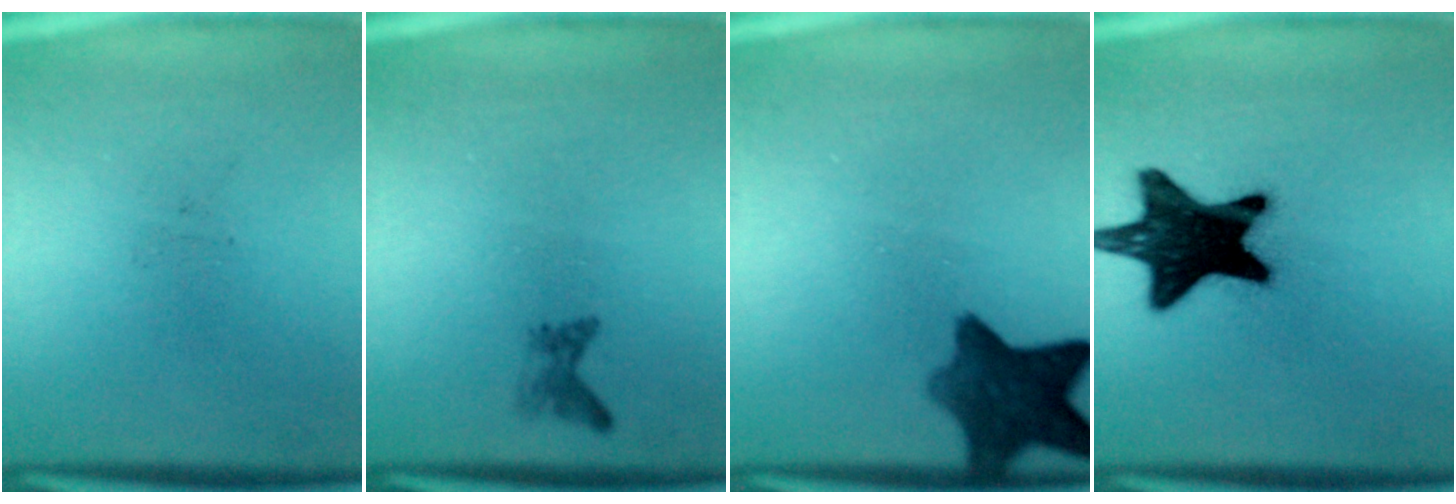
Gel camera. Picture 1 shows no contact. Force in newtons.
{"total": 1.2}
{"total": 8.7}
{"total": 18.1}